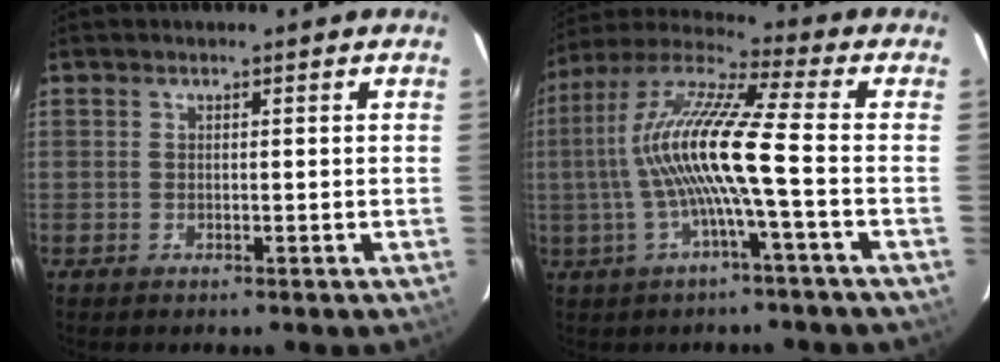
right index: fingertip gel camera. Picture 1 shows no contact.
{"total": 14.4, "force": [-2.1, -0.1, 14.2], "torque": [-0.266, 0.005, -0.040]}